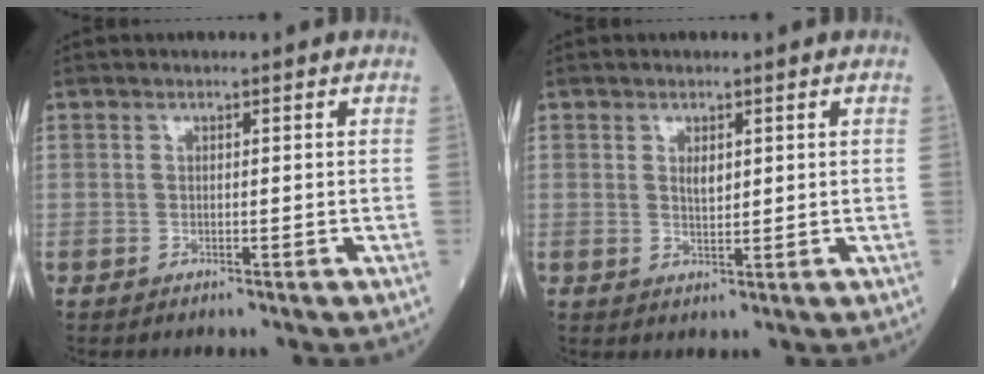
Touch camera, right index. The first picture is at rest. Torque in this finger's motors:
{"motor_torque": [0.38, 0.27, 0.18, 0.04]}